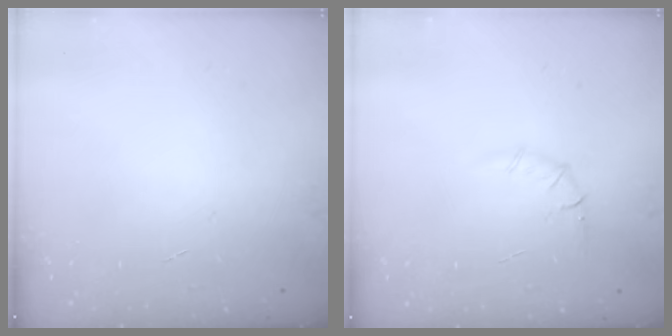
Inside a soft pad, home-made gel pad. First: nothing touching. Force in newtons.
{"total": 6.1, "press": 5.7, "slide": 2.1}